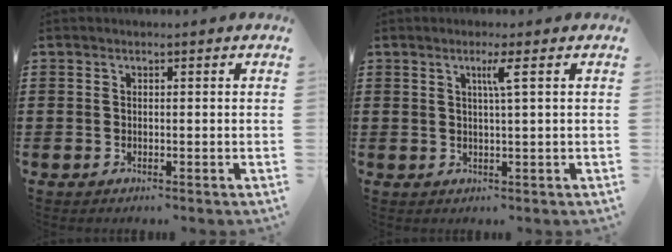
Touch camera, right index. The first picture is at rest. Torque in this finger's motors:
{"motor_torque": [0.49, -0.09, 0.17, 0.07]}